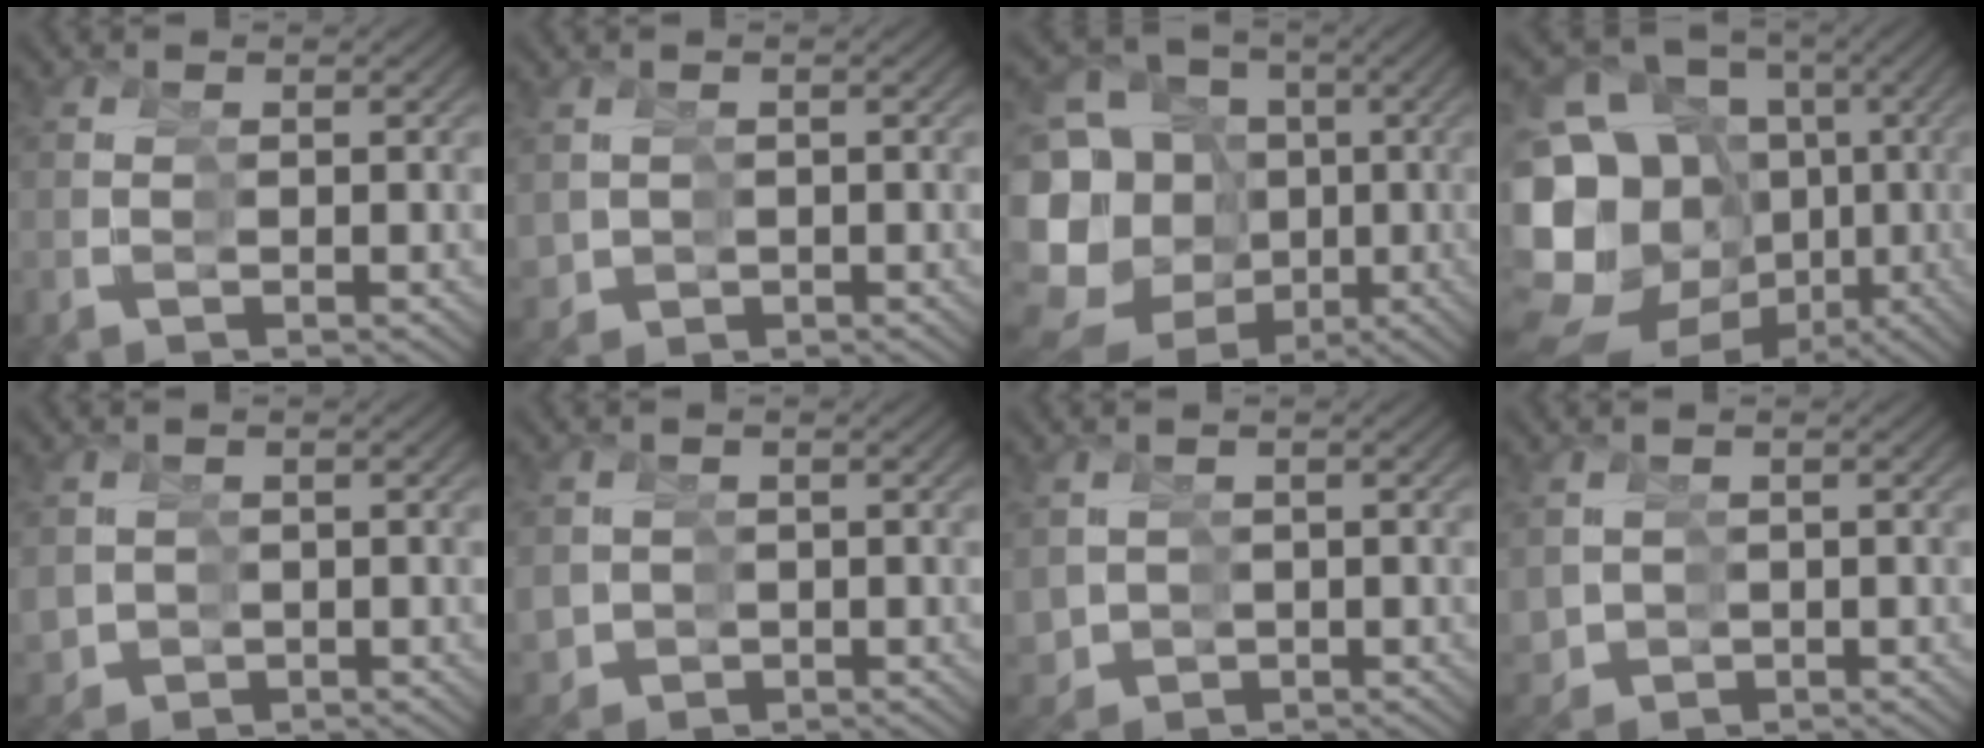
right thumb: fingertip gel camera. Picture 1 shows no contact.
{"total": 2.5, "force": [0.3, 2.4, 0.6], "torque": [-0.021, -0.014, 0.022]}
{"total": 18.3, "force": [0.3, 14.3, 11.5], "torque": [-0.203, -0.016, 0.001]}
{"total": 18.2, "force": [-1.3, 13.4, 12.3], "torque": [-0.241, -0.040, -0.007]}
{"total": 3.7, "force": [0.2, 3.6, 1.0], "torque": [-0.033, -0.021, 0.020]}
{"total": 4.1, "force": [0.1, 4.0, 1.1], "torque": [-0.037, -0.023, 0.020]}
{"total": 4.2, "force": [0.1, 4.0, 1.4], "torque": [-0.046, -0.022, 0.021]}
{"total": 3.5, "force": [0.2, 3.3, 1.1], "torque": [-0.036, -0.019, 0.022]}